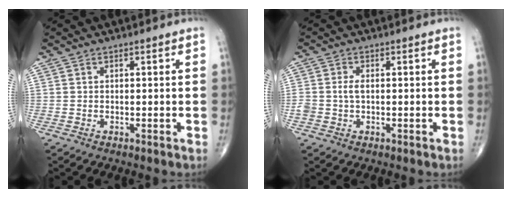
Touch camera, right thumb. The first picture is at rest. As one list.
[{"total": 2.4, "force": [0.0, 1.5, 1.8], "torque": [-0.041, 0.005, -0.001]}]